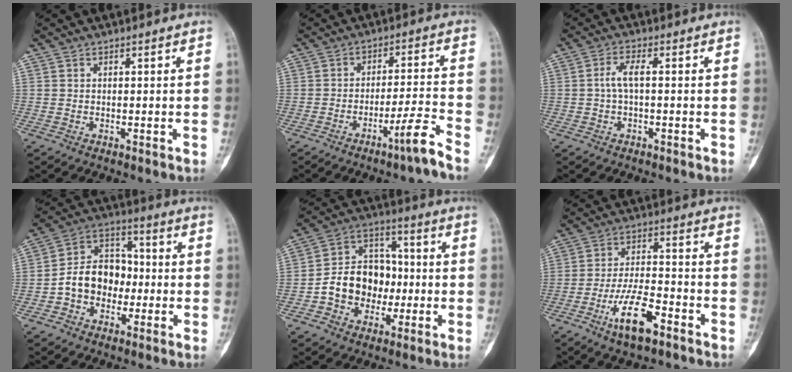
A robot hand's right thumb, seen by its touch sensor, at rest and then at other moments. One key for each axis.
{"total": 6.6, "fx": -4.7, "fy": -0.4, "fz": 4.6, "tx": -0.078, "ty": 0.037, "tz": -0.079}
{"total": 3.1, "fx": -0.1, "fy": 1.0, "fz": 2.9, "tx": -0.063, "ty": 0.010, "tz": -0.005}
{"total": 11.7, "fx": -2.2, "fy": 9.1, "fz": 7.1, "tx": -0.086, "ty": 0.044, "tz": -0.048}
{"total": 13.5, "fx": -2.3, "fy": 10.8, "fz": 7.8, "tx": -0.082, "ty": 0.042, "tz": -0.045}
{"total": 10.3, "fx": -5.6, "fy": 3.5, "fz": 7.9, "tx": -0.146, "ty": 0.030, "tz": -0.096}